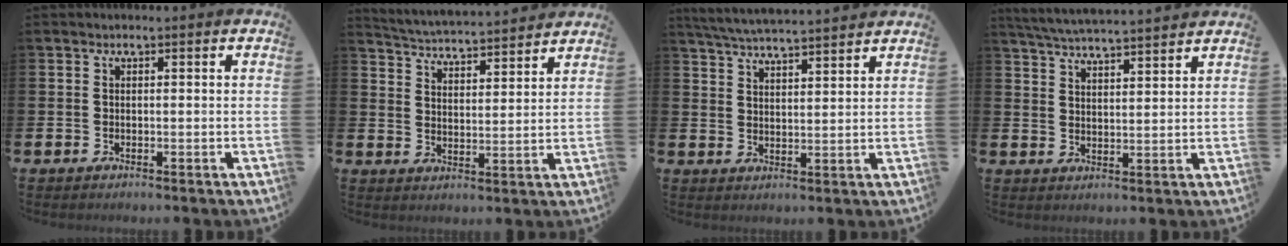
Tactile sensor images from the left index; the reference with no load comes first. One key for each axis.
{"total": 4.5, "fx": 4.5, "fy": 0.2, "fz": 0.2, "tx": -0.023, "ty": -0.040, "tz": 0.076}
{"total": 5.1, "fx": 5.1, "fy": -0.1, "fz": 0.9, "tx": -0.034, "ty": -0.029, "tz": 0.090}
{"total": 5.0, "fx": 5.0, "fy": -0.2, "fz": 0.7, "tx": -0.030, "ty": -0.031, "tz": 0.088}